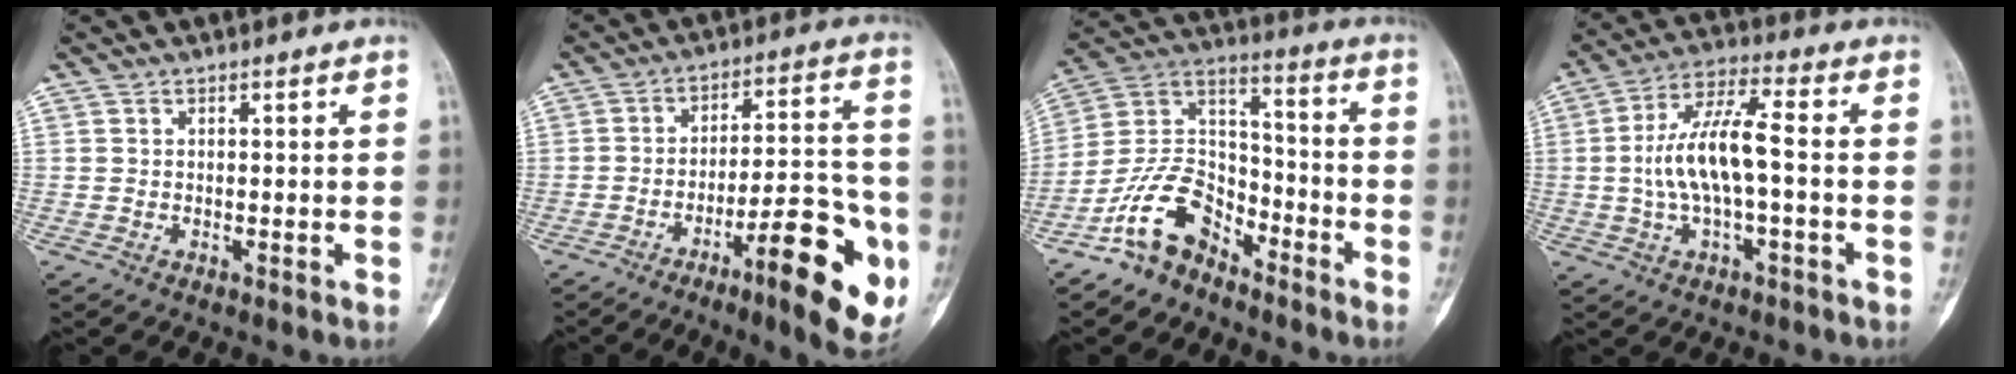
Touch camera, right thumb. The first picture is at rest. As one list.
[{"total": 18.2, "force": [-7.4, 4.9, 15.9], "torque": [-0.197, 0.035, -0.103]}, {"total": 13.0, "force": [-8.8, 7.4, 6.0], "torque": [-0.101, 0.087, -0.180]}, {"total": 12.0, "force": [-0.7, 4.0, 11.3], "torque": [-0.229, 0.035, -0.017]}]